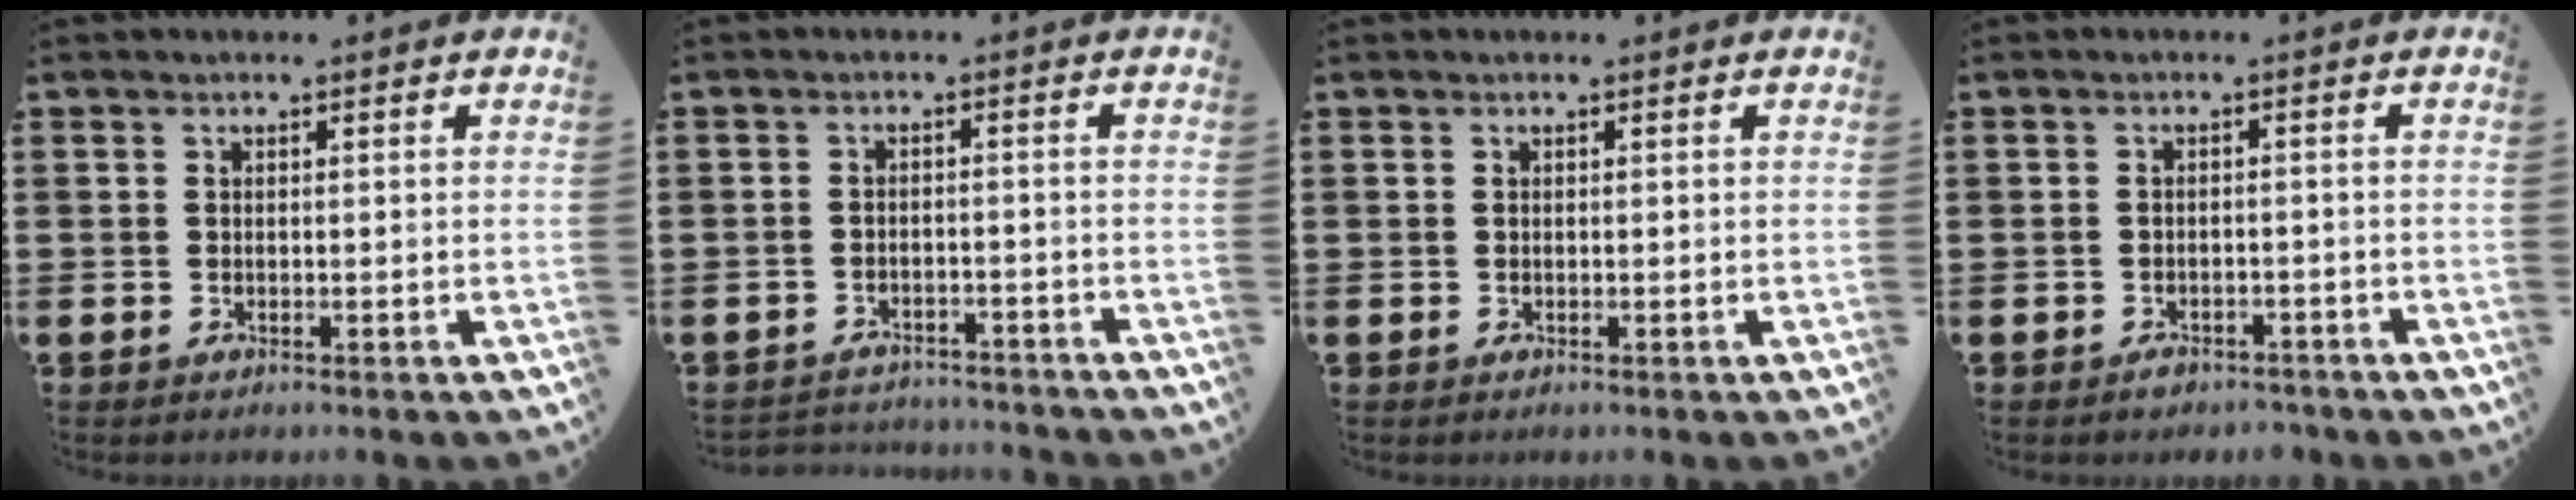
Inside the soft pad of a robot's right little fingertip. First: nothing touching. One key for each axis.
{"total": 2.3, "fx": -2.3, "fy": 0.1, "fz": -0.3, "tx": -0.003, "ty": 0.001, "tz": -0.052}
{"total": 0.0}
{"total": 1.4, "fx": -1.4, "fy": 0.4, "fz": 0.0, "tx": -0.004, "ty": 0.003, "tz": -0.031}